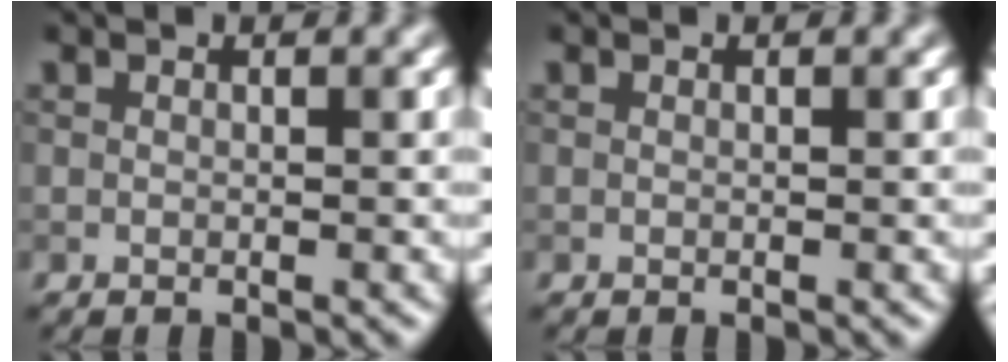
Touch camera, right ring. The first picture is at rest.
{"total": 0.0}